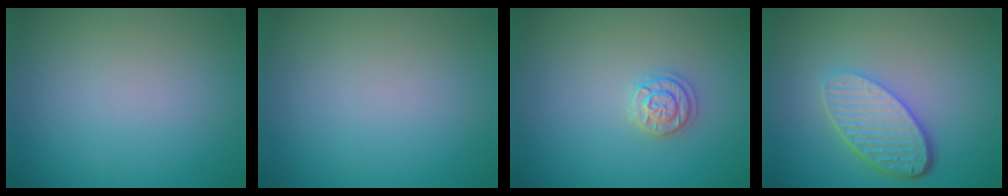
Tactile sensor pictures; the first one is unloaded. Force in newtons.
{"total": 0.0}
{"total": 1.8, "press": 1.8, "slide": 0.1}
{"total": 5.3, "press": 3.9, "slide": 3.6}